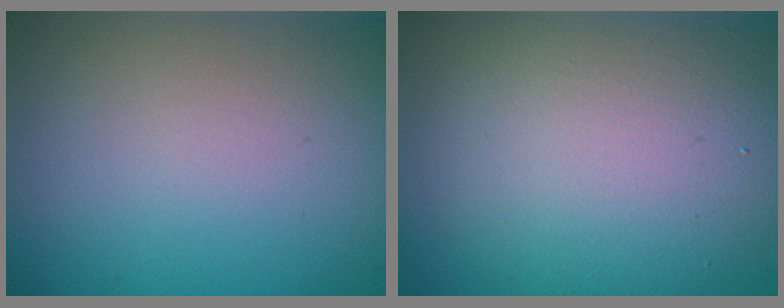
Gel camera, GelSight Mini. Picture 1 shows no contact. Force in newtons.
{"total": 8.4, "press": 8.4, "slide": 0.4}